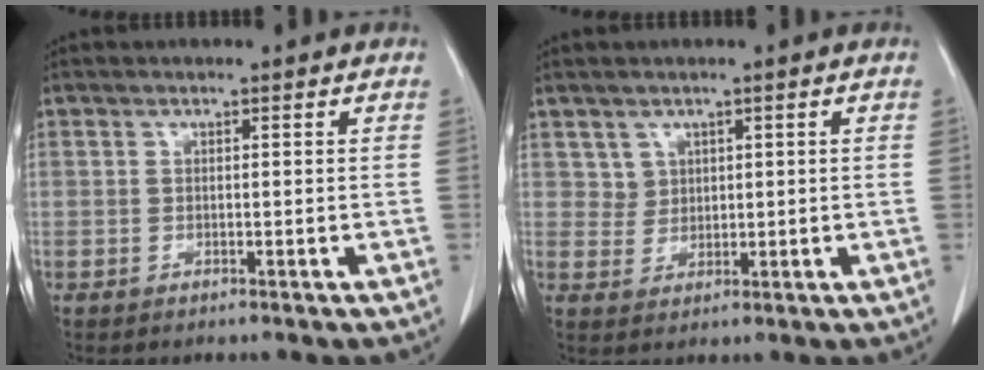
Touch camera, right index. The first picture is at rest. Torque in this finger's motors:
{"motor_torque": [-0.20, 0.20, -0.06, 0.00]}